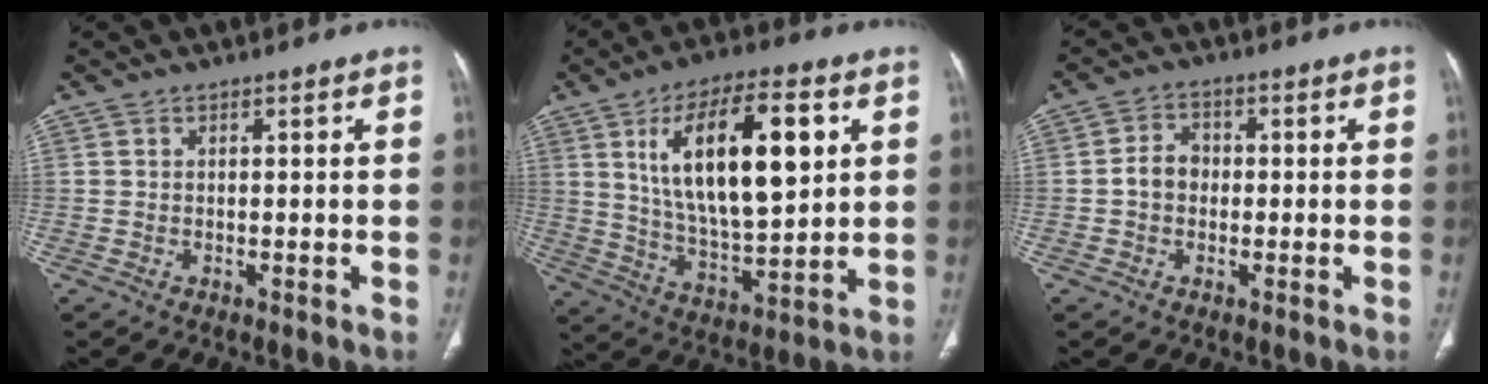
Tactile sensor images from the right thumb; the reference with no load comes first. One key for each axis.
{"total": 21.0, "fx": 6.4, "fy": 8.4, "fz": 18.1, "tx": -0.284, "ty": -0.021, "tz": 0.114}
{"total": 4.4, "fx": -0.4, "fy": 3.6, "fz": 2.5, "tx": -0.033, "ty": 0.015, "tz": -0.015}